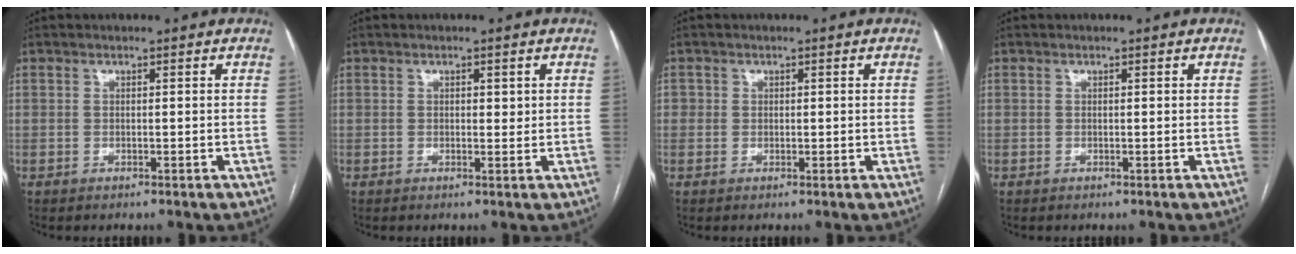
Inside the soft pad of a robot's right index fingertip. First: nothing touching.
{"total": 1.4, "force": [0.5, 0.8, 1.1], "torque": [-0.013, -0.001, 0.006]}
{"total": 1.6, "force": [0.3, 1.5, 0.4], "torque": [0.002, 0.000, 0.003]}
{"total": 0.0}